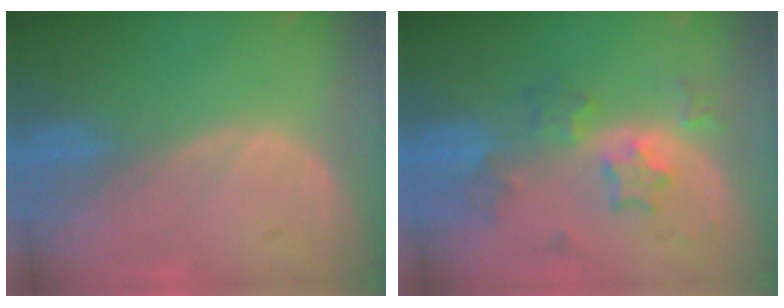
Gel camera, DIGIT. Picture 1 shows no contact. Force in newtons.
{"total": 5.9, "press": 5.9, "slide": 0.3}